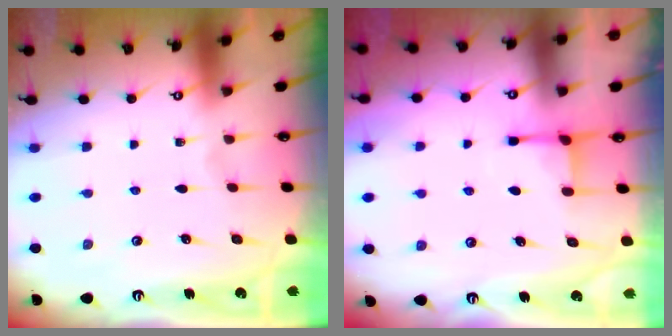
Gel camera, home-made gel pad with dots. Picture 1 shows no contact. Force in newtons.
{"total": 2.4, "press": 2.4, "slide": 0.3}